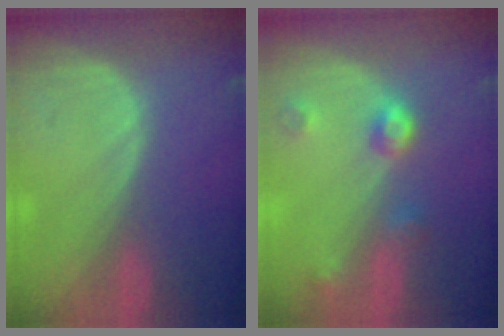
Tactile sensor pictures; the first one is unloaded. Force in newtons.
{"total": 4.5, "press": 4.0, "slide": 2.0}